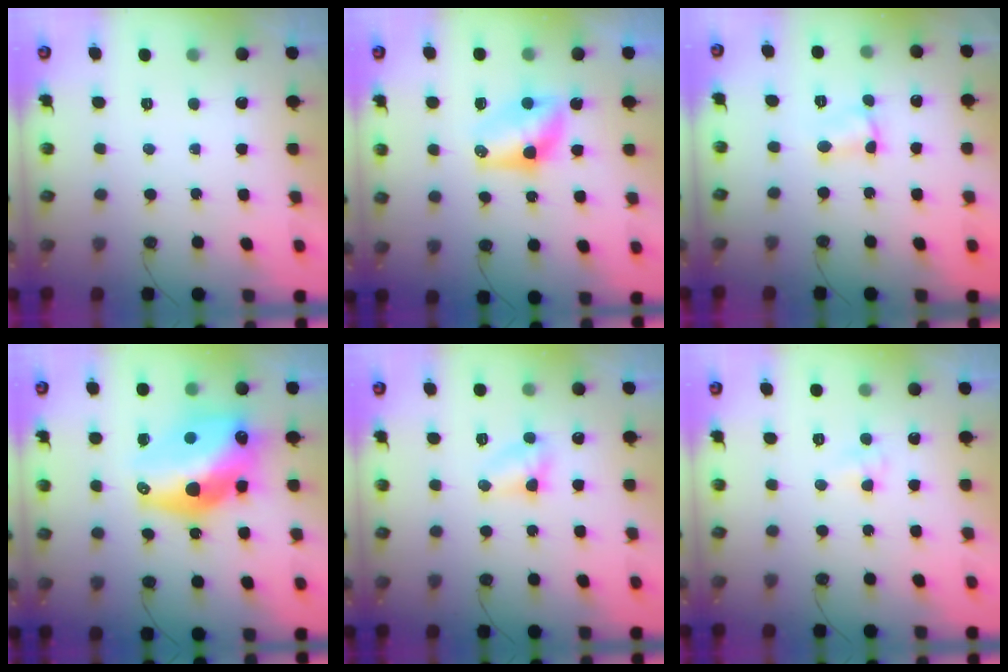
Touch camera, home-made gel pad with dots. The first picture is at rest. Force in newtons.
{"total": 8.2, "press": 8.2, "slide": 0.7}
{"total": 2.8, "press": 2.8, "slide": 0.3}
{"total": 19.6, "press": 19.6, "slide": 1.5}
{"total": 4.9, "press": 4.8, "slide": 0.4}
{"total": 3.6, "press": 3.5, "slide": 0.4}